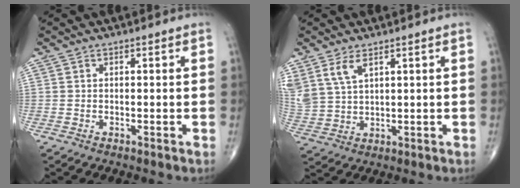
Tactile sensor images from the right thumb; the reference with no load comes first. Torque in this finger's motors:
{"motor_torque": [-0.10, 0.21, 0.61, 0.56, 0.01]}